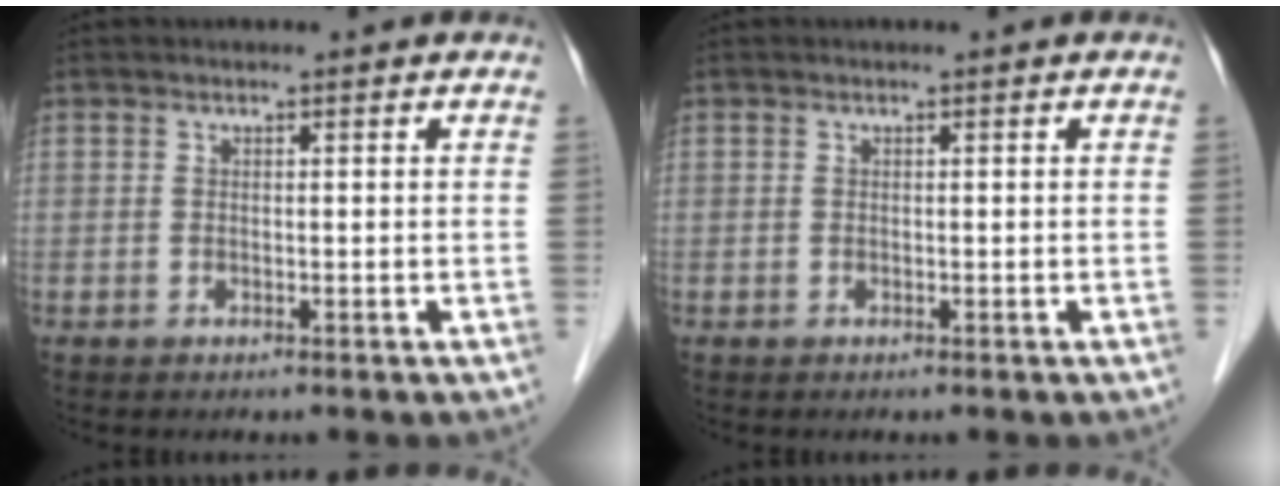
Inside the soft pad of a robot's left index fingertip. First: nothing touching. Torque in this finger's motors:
{"motor_torque": [0.01, -0.13, -0.05, 0.01]}